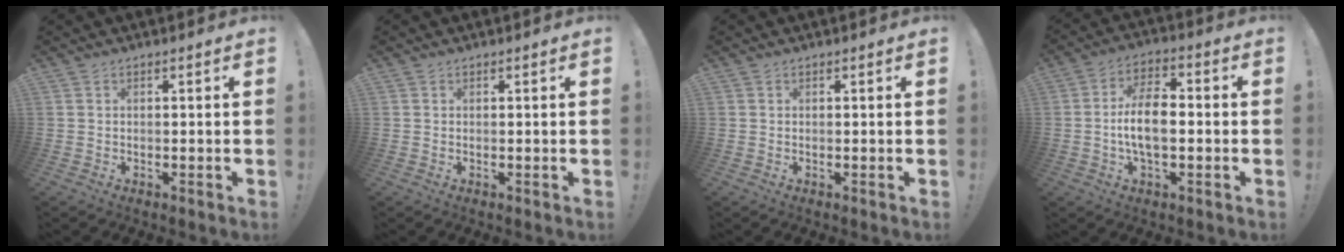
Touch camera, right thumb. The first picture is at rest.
{"total": 0.0}
{"total": 0.0}
{"total": 10.3, "force": [-1.6, 5.3, 8.7], "torque": [-0.156, 0.006, -0.031]}